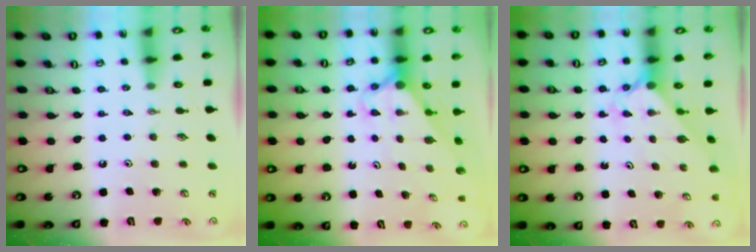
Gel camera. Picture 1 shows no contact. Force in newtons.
{"total": 2.7, "press": 2.7, "slide": 0.1}
{"total": 1.5, "press": 1.5, "slide": 0.1}